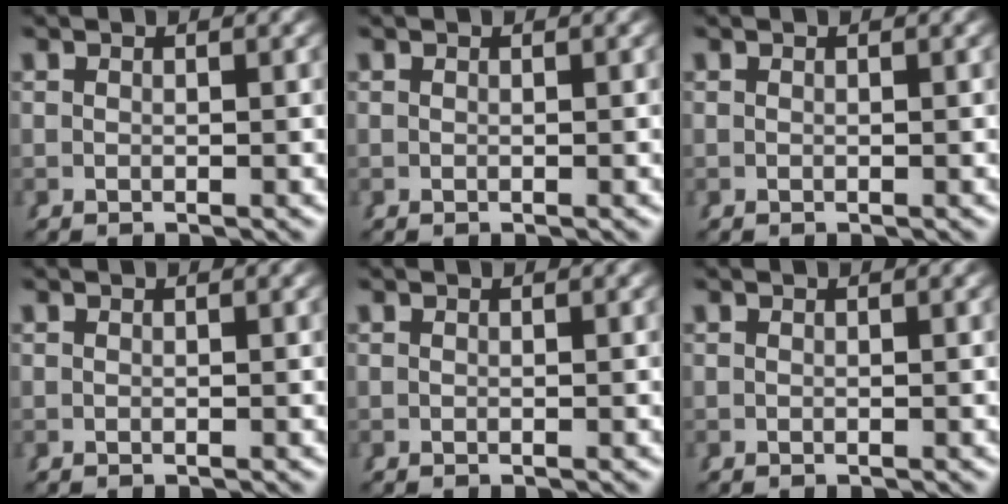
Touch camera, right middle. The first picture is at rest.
{"total": 0.0}
{"total": 0.0}
{"total": 0.0}
{"total": 0.0}
{"total": 0.0}